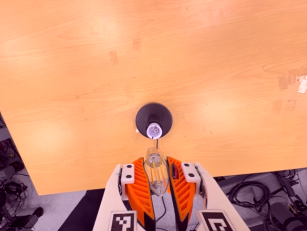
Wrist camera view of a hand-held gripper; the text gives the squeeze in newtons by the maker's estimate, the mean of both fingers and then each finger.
{"total": 20.8, "left": 25.0, "right": 16.6}